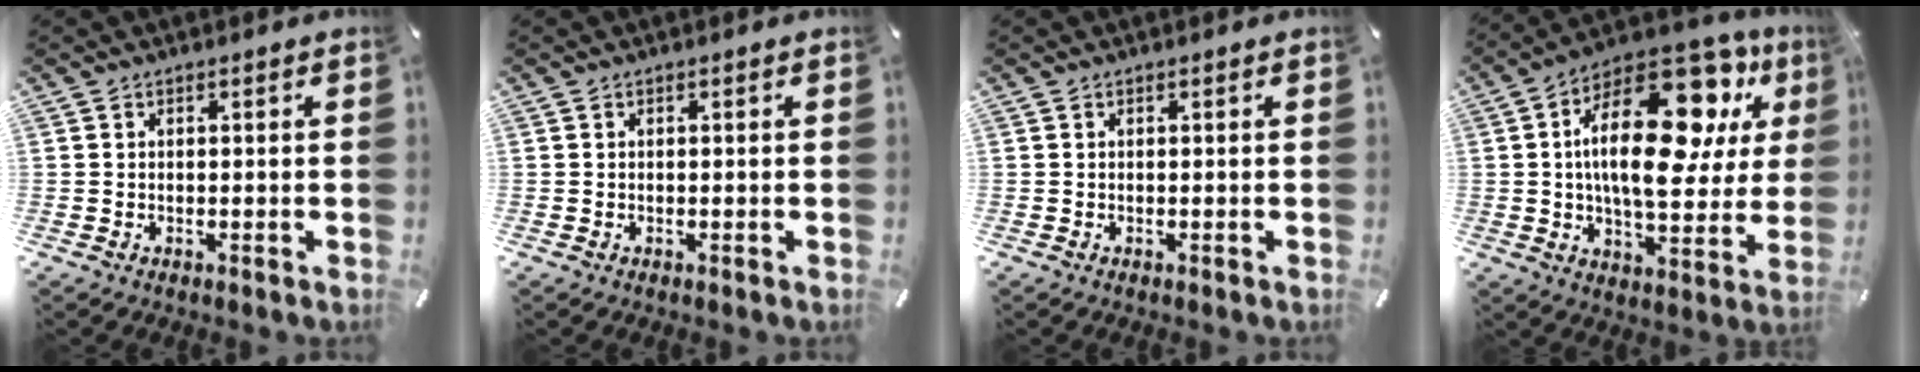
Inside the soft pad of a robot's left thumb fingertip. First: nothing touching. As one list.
[{"total": 0.0}, {"total": 0.0}, {"total": 26.8, "force": [8.4, 13.0, 21.9], "torque": [-0.360, -0.048, 0.136]}]